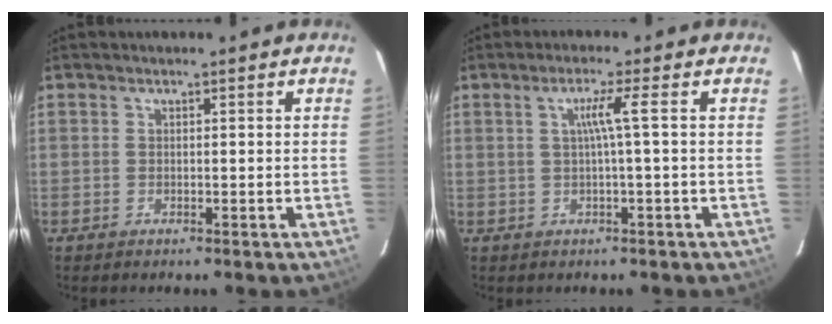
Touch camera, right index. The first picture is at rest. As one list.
[{"total": 3.2, "force": [0.1, -1.1, 3.0], "torque": [-0.055, -0.002, 0.003]}]